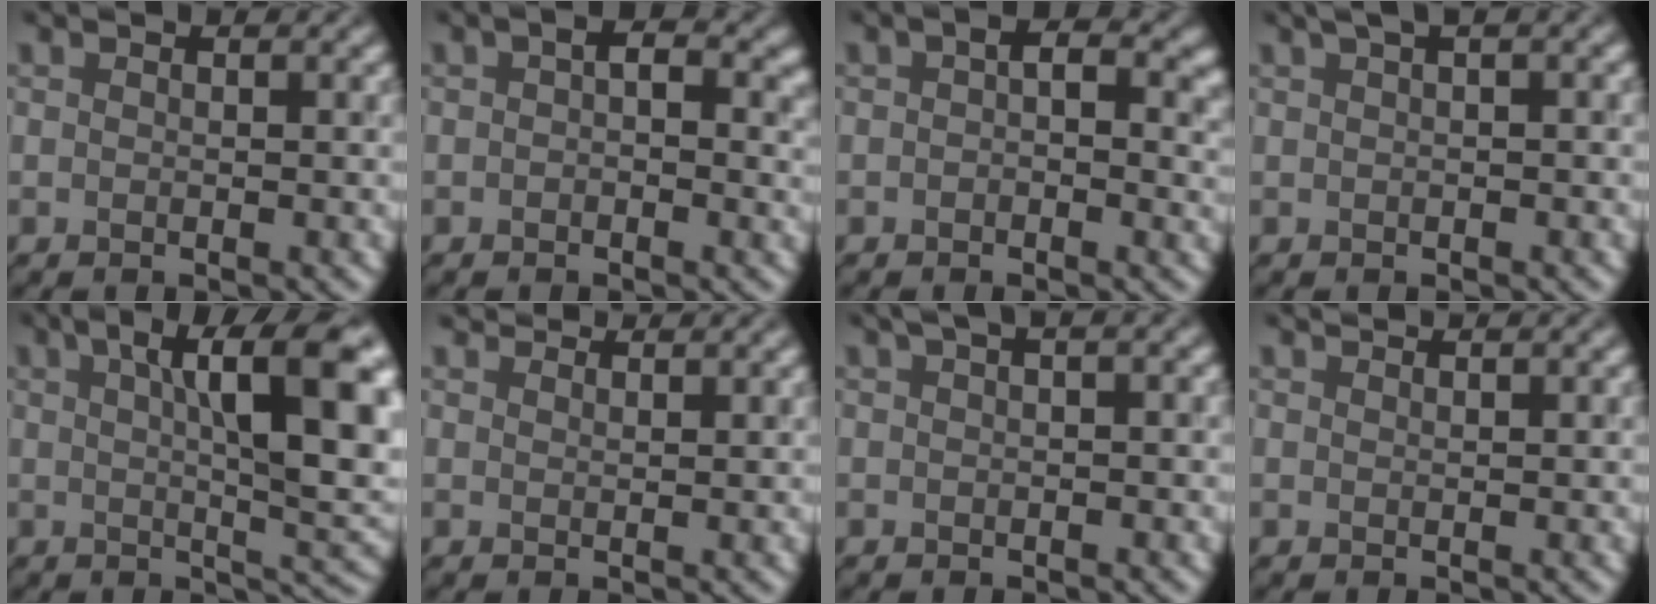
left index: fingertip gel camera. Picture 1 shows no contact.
{"total": 2.7, "force": [0.4, 1.3, 2.3], "torque": [-0.033, 0.007, 0.001]}
{"total": 3.6, "force": [0.6, 1.8, 3.0], "torque": [-0.037, 0.009, 0.004]}
{"total": 2.6, "force": [1.1, 0.6, 2.2], "torque": [-0.032, 0.008, 0.011]}
{"total": 12.3, "force": [3.1, 3.2, 11.5], "torque": [-0.128, 0.009, 0.043]}
{"total": 4.4, "force": [4.1, 0.9, 1.3], "torque": [-0.020, 0.011, 0.036]}
{"total": 2.5, "force": [1.2, 0.5, 2.1], "torque": [-0.031, 0.006, 0.011]}
{"total": 1.8, "force": [1.6, 0.3, 0.6], "torque": [-0.007, 0.005, 0.012]}